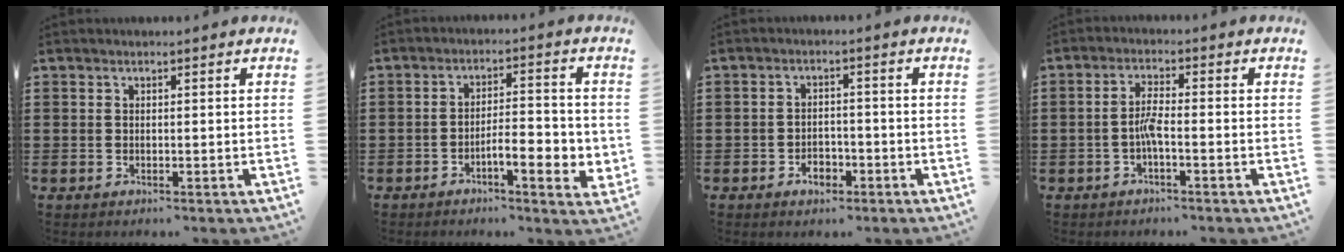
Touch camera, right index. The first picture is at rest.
{"total": 5.7, "force": [-2.0, 1.9, 5.1], "torque": [-0.070, -0.002, -0.038]}
{"total": 3.0, "force": [-1.8, 1.9, 1.6], "torque": [-0.032, 0.002, -0.035]}
{"total": 3.3, "force": [-1.2, 0.5, 3.0], "torque": [-0.063, 0.000, -0.025]}